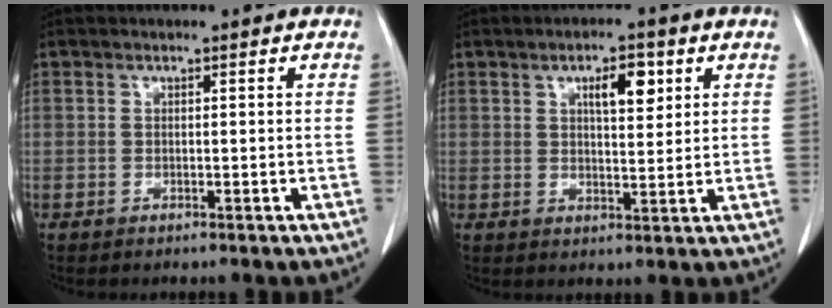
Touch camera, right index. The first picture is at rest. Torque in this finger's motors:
{"motor_torque": [0.21, 0.20, 0.14, 0.06]}